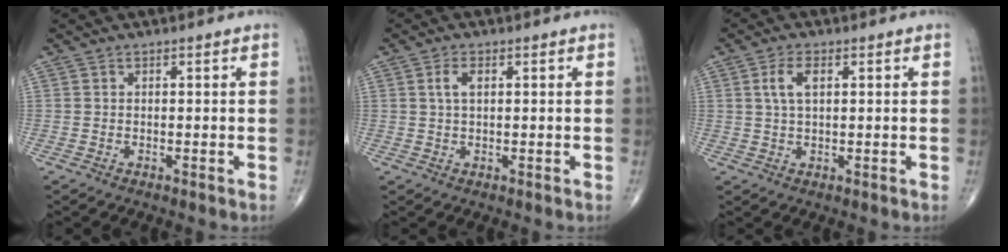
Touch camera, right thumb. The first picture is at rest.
{"total": 2.7, "force": [0.8, 1.3, 2.3], "torque": [-0.045, 0.005, 0.016]}
{"total": 4.2, "force": [1.3, 2.0, 3.5], "torque": [-0.073, 0.005, 0.025]}